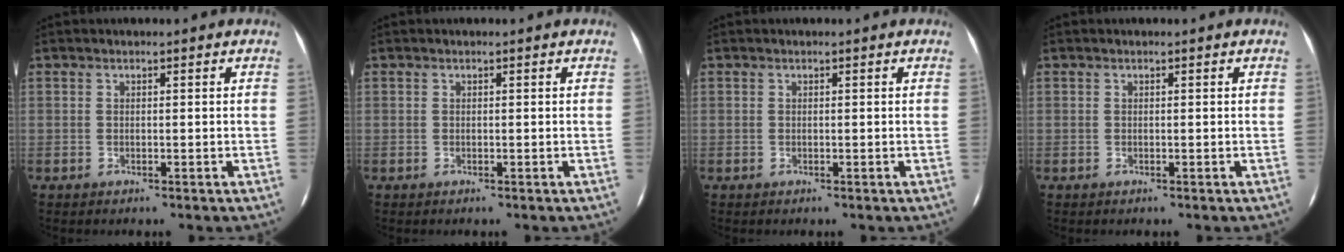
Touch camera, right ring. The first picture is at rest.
{"total": 0.0}
{"total": 0.0}
{"total": 0.0}